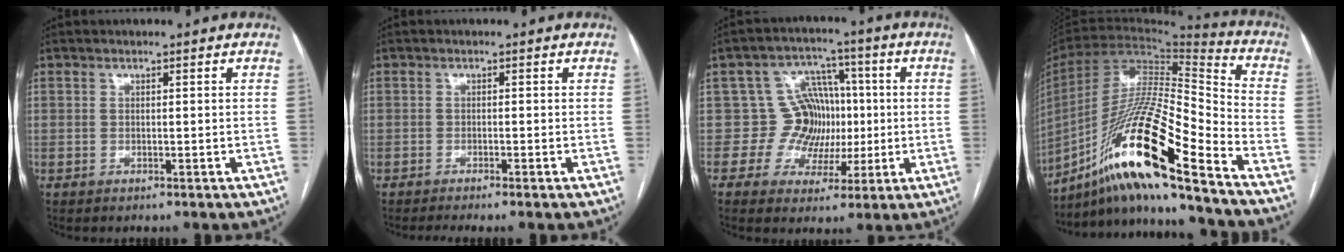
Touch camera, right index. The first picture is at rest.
{"total": 2.7, "force": [-2.1, -0.4, 1.6], "torque": [-0.022, -0.002, -0.035]}
{"total": 8.4, "force": [0.0, 7.9, 2.8], "torque": [-0.031, 0.036, 0.007]}
{"total": 22.6, "force": [-14.8, 0.8, 17.0], "torque": [-0.331, -0.020, -0.274]}